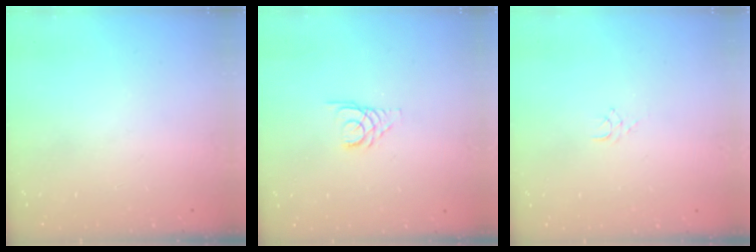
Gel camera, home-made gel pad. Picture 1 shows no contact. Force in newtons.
{"total": 3.4, "press": 3.3, "slide": 0.3}
{"total": 5.0, "press": 4.9, "slide": 0.3}